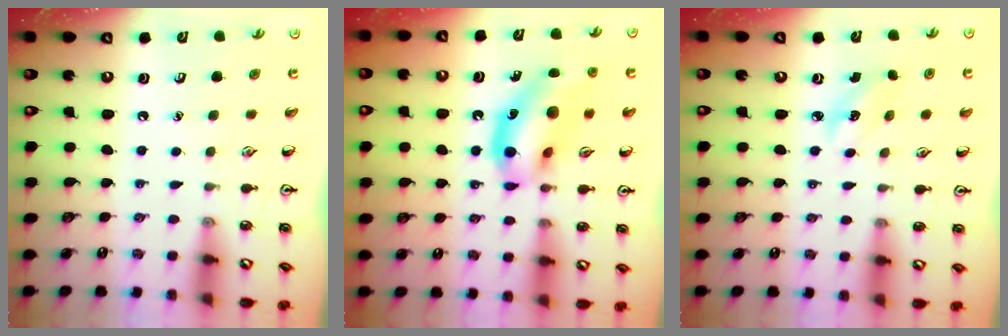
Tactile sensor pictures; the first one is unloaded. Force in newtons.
{"total": 14.7, "press": 14.2, "slide": 3.7}
{"total": 2.9, "press": 2.8, "slide": 0.9}